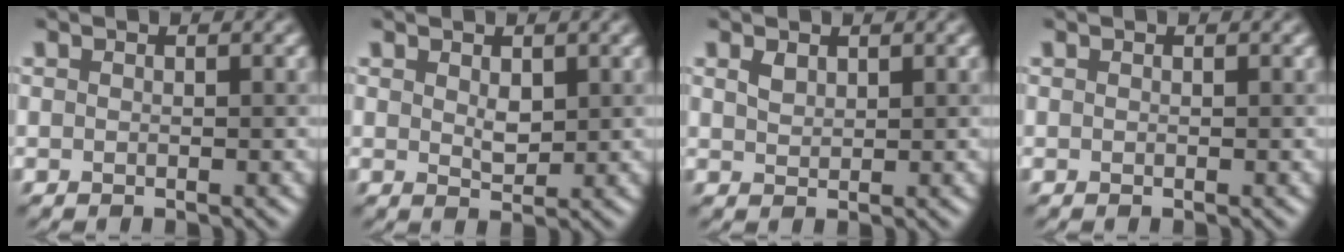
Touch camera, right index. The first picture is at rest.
{"total": 1.6, "force": [0.7, 0.8, 1.1], "torque": [-0.021, -0.004, 0.017]}
{"total": 1.2, "force": [0.8, 0.6, 0.6], "torque": [-0.015, 0.001, 0.020]}
{"total": 0.0}